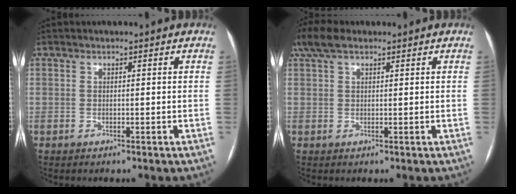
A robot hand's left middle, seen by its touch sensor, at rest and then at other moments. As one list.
[{"total": 4.8, "force": [3.3, 1.9, 3.0], "torque": [-0.073, 0.034, 0.068]}]